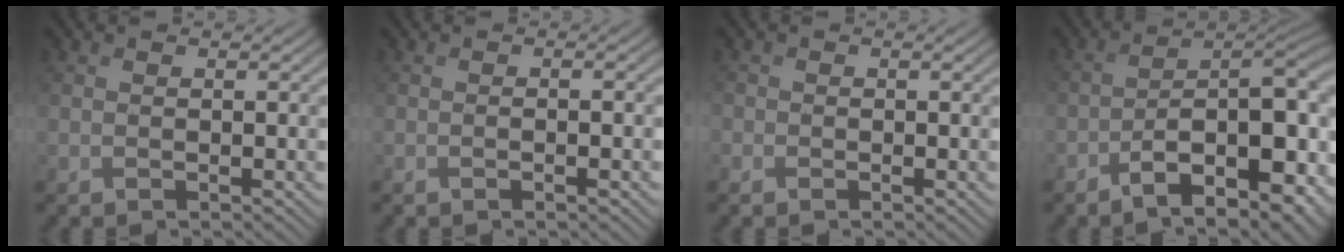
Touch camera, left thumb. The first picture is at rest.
{"total": 1.1, "force": [-0.5, 0.2, 1.0], "torque": [-0.017, 0.001, -0.008]}
{"total": 1.0, "force": [-0.4, 0.9, 0.0], "torque": [0.004, -0.005, -0.015]}
{"total": 15.1, "force": [-7.3, 5.5, 12.0], "torque": [-0.163, -0.008, -0.113]}